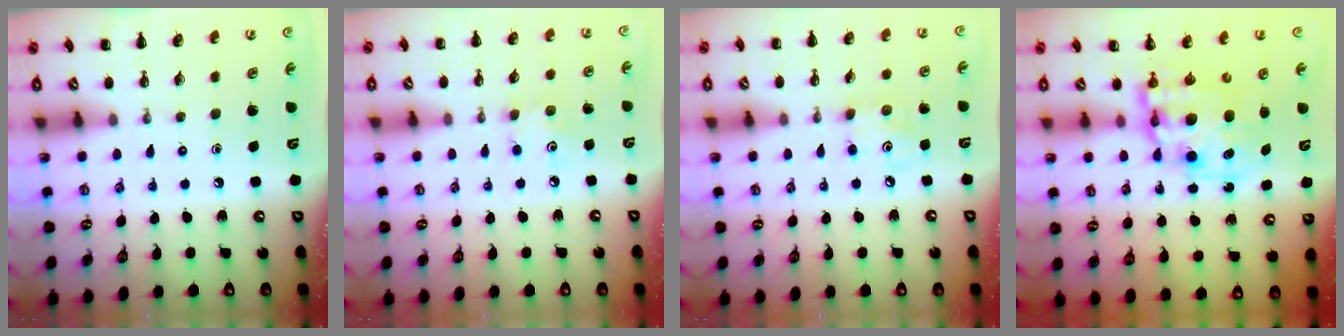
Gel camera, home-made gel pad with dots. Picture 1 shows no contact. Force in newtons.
{"total": 4.7, "press": 4.5, "slide": 1.1}
{"total": 3.4, "press": 3.3, "slide": 0.6}
{"total": 10.9, "press": 10.5, "slide": 2.9}